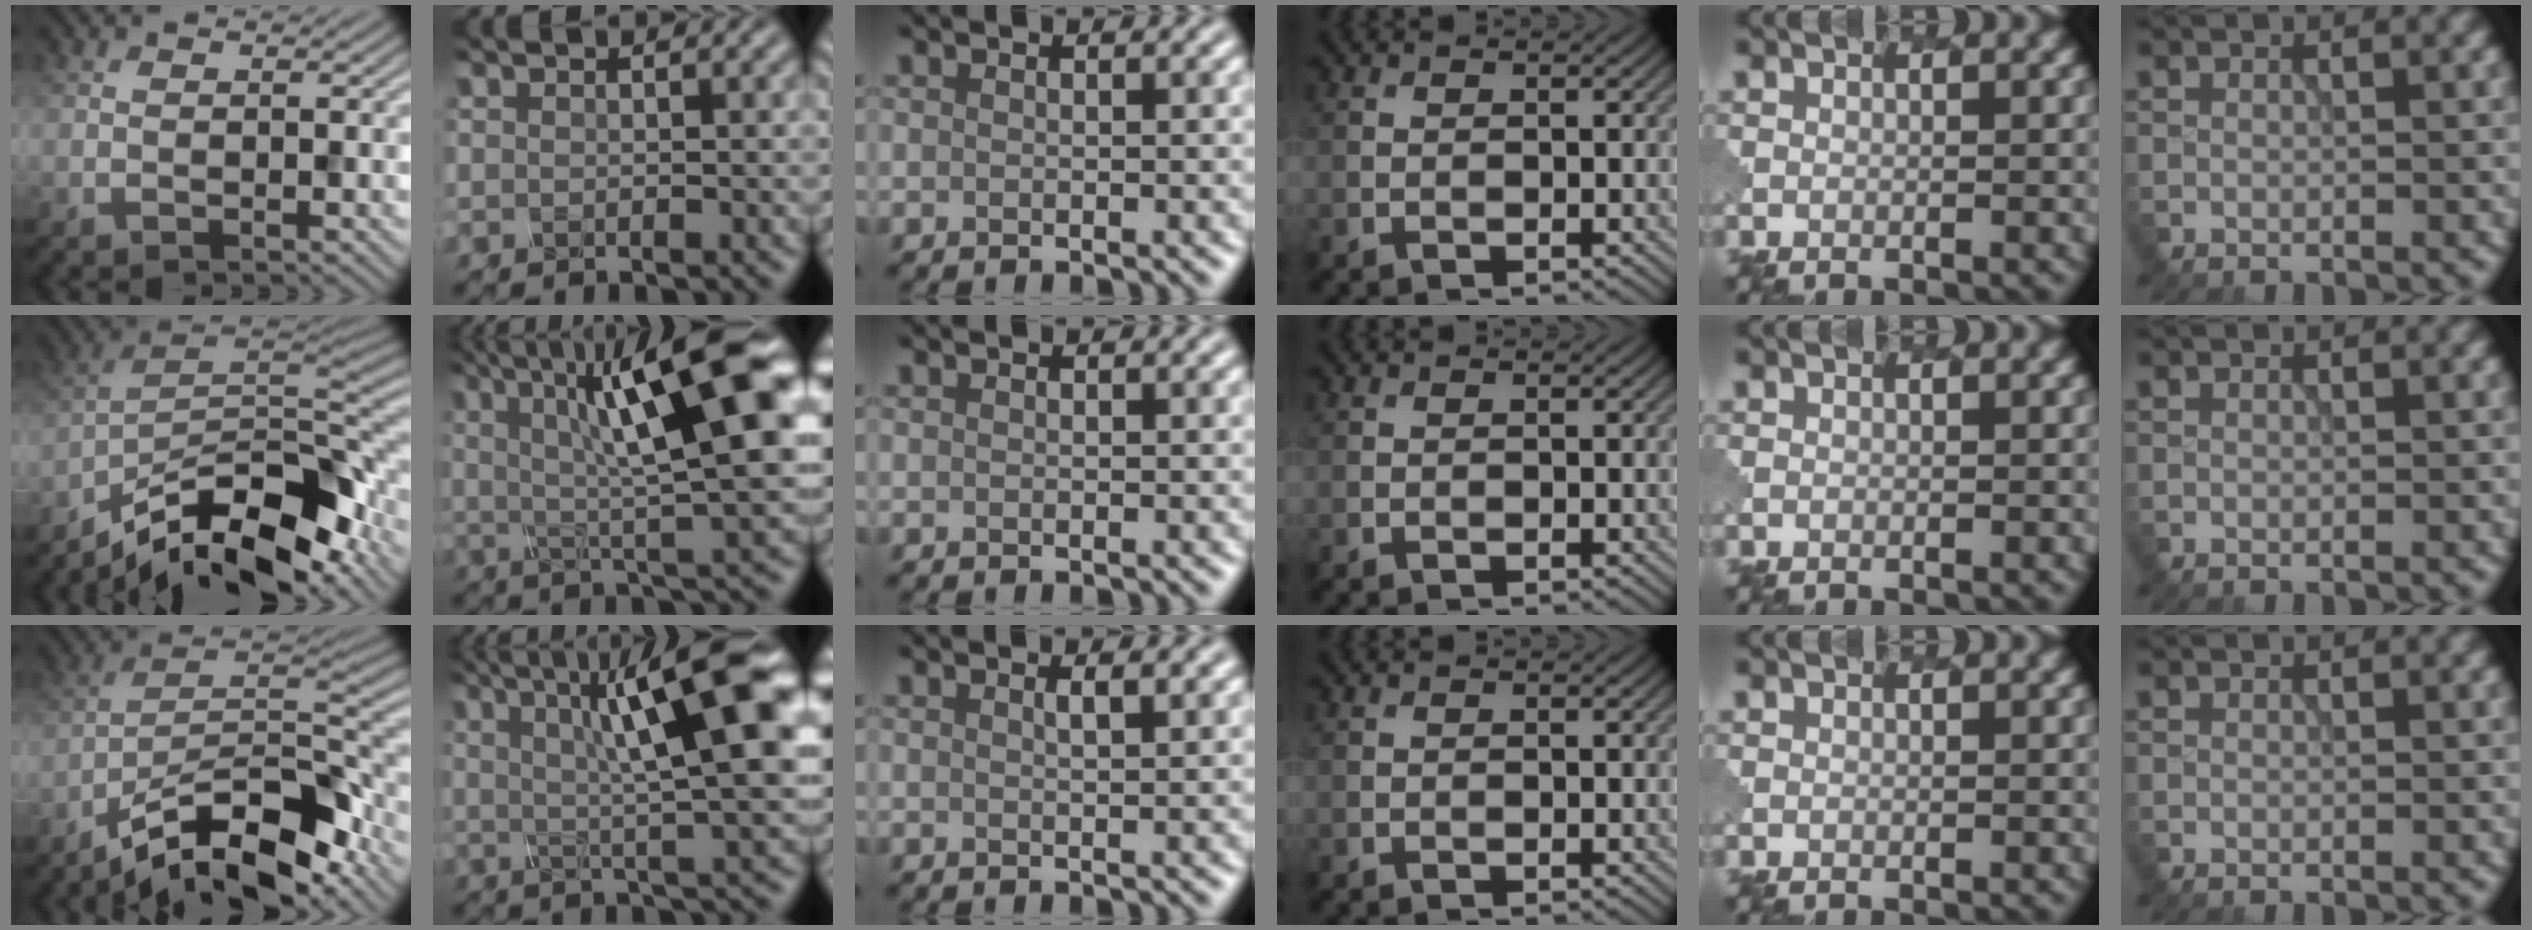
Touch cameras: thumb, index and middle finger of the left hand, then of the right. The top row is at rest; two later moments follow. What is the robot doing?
{"motion": "twist", "object": "rubiks cube"}